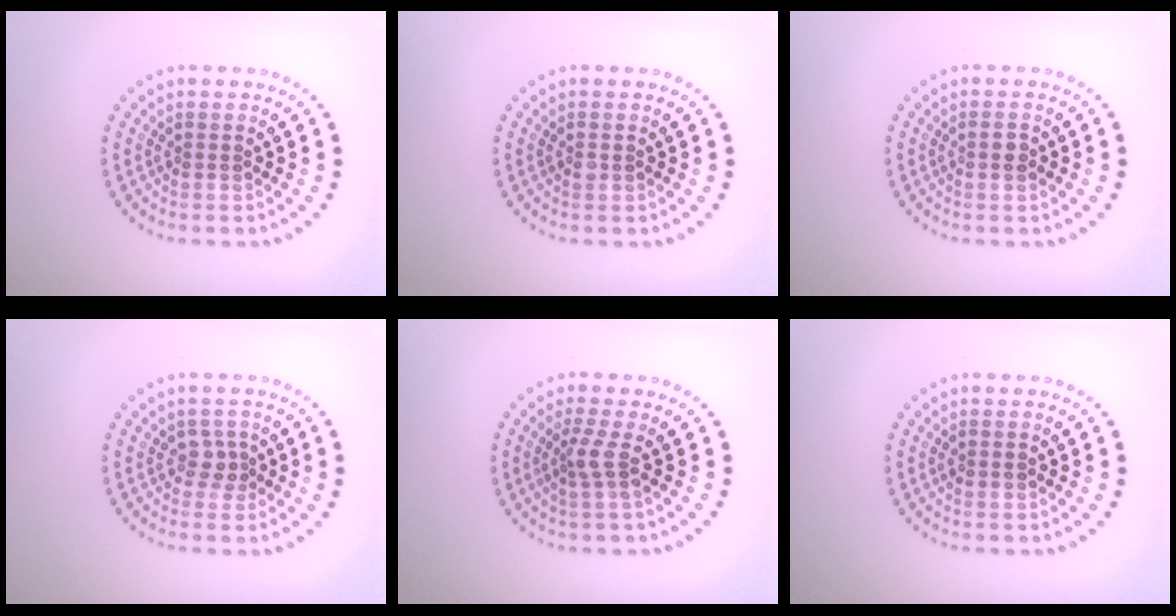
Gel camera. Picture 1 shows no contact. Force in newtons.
{"total": 0.7, "press": 0.7, "slide": 0.1}
{"total": 1.0, "press": 1.0, "slide": 0.2}
{"total": 1.6, "press": 1.3, "slide": 0.9}
{"total": 1.9, "press": 1.4, "slide": 1.3}
{"total": 0.9, "press": 0.9, "slide": 0.1}